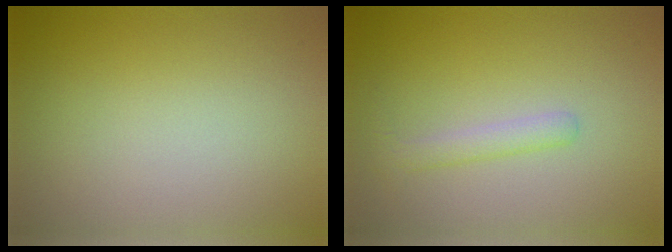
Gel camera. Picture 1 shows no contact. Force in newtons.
{"total": 1.6, "press": 1.6, "slide": 0.0}